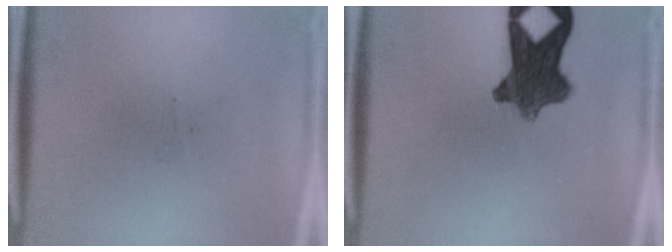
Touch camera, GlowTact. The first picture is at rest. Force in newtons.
{"total": 9.6}